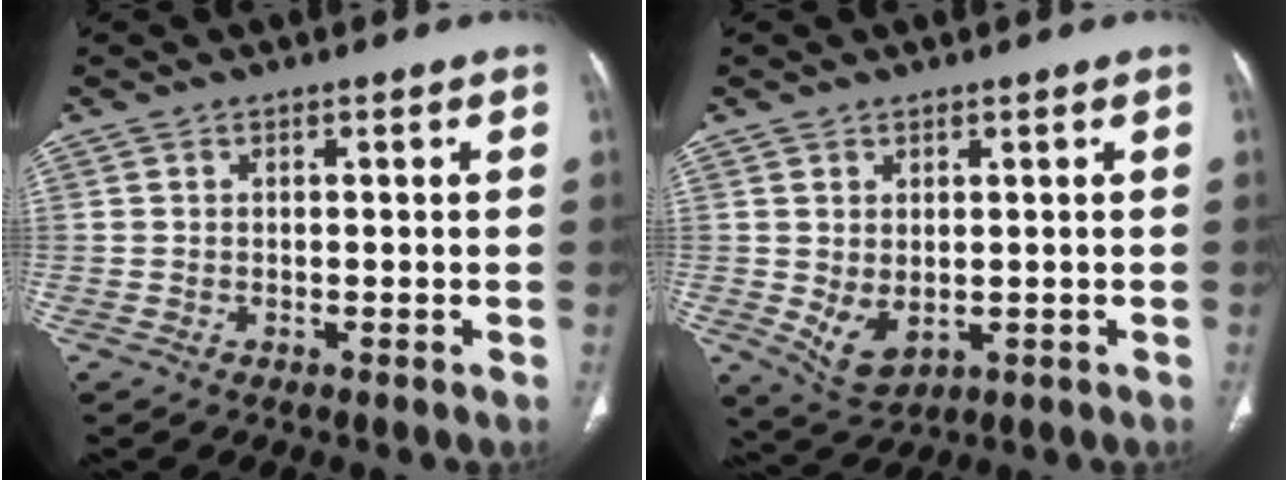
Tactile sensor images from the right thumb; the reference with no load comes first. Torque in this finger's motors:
{"motor_torque": [-0.33, 0.51, -0.22, 0.15, 0.16]}